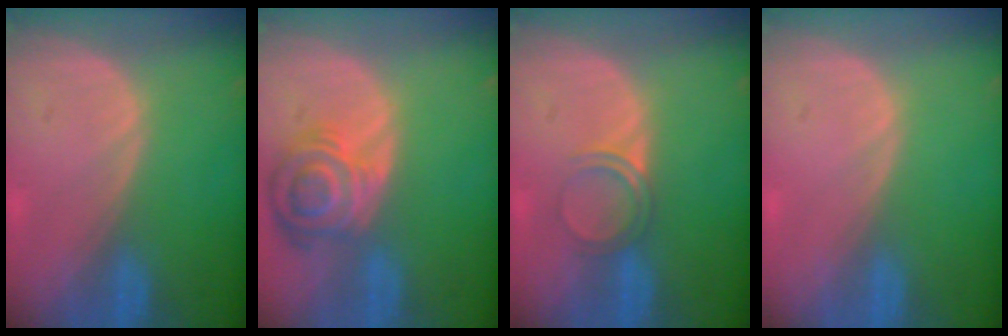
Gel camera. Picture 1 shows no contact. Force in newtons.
{"total": 8.2, "press": 7.3, "slide": 3.8}
{"total": 3.2, "press": 2.9, "slide": 1.2}
{"total": 0.0}